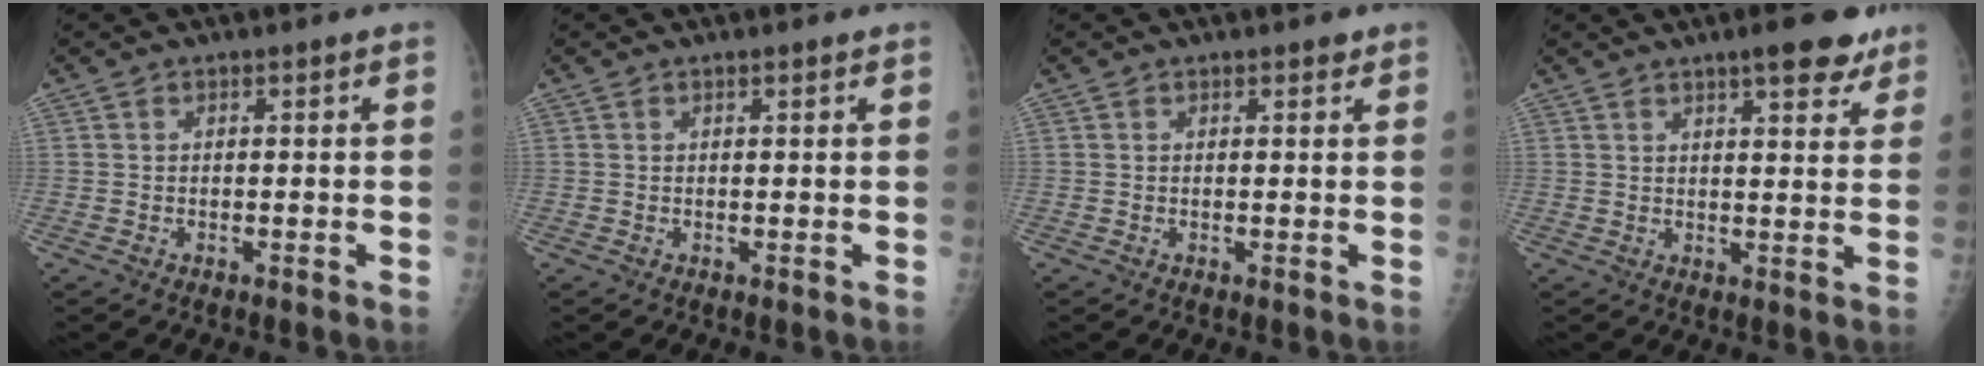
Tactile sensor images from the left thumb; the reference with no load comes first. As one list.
[{"total": 0.6, "force": [0.4, 0.1, 0.5], "torque": [-0.005, 0.001, 0.004]}, {"total": 1.0, "force": [0.7, 0.4, 0.6], "torque": [-0.005, -0.002, 0.007]}, {"total": 8.9, "force": [6.0, 2.3, 6.1], "torque": [-0.056, -0.025, 0.077]}]